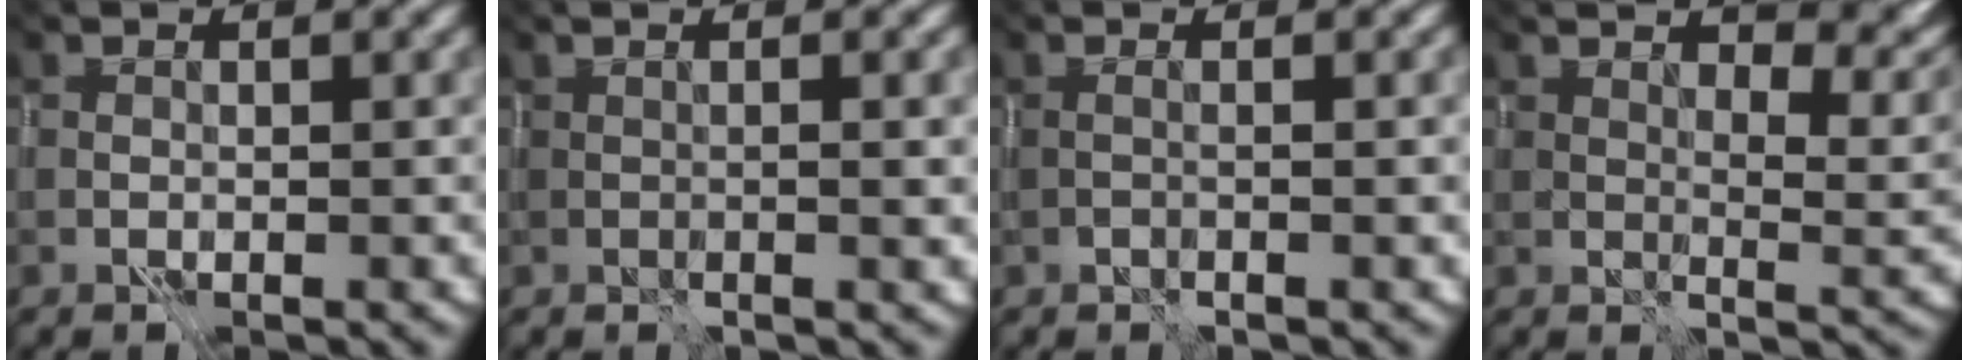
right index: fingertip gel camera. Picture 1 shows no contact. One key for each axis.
{"total": 0.9, "fx": 0.2, "fy": 0.1, "fz": 0.8, "tx": 0.000, "ty": 0.000, "tz": -0.002}
{"total": 1.0, "fx": -0.3, "fy": 0.2, "fz": 0.9, "tx": 0.003, "ty": 0.007, "tz": -0.017}
{"total": 4.2, "fx": 2.9, "fy": 1.3, "fz": 2.7, "tx": -0.031, "ty": -0.005, "tz": 0.053}